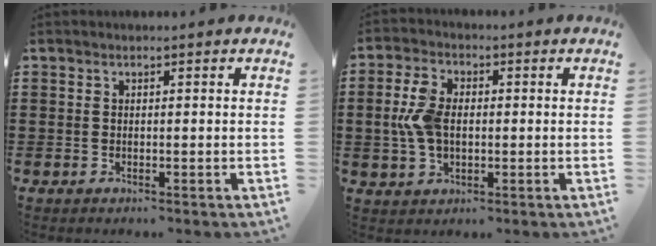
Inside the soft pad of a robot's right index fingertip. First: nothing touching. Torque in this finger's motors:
{"motor_torque": [0.54, -0.27, 0.48, 0.05]}